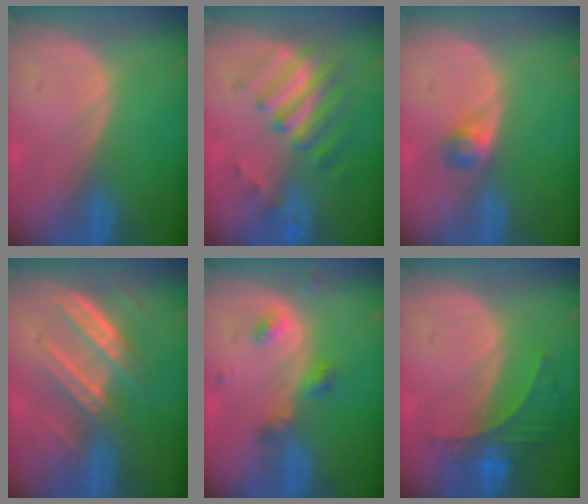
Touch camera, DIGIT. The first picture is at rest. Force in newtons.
{"total": 7.9, "press": 7.1, "slide": 3.5}
{"total": 2.4, "press": 2.3, "slide": 0.7}
{"total": 7.6, "press": 6.9, "slide": 3.3}
{"total": 3.9, "press": 3.9, "slide": 0.7}
{"total": 5.6, "press": 5.6, "slide": 0.9}